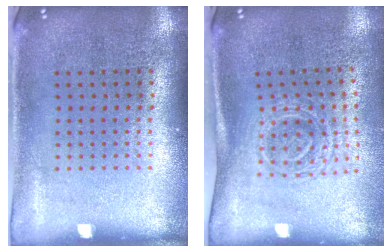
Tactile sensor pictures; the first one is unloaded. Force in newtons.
{"total": 1.6, "press": 1.2, "slide": 1.1}